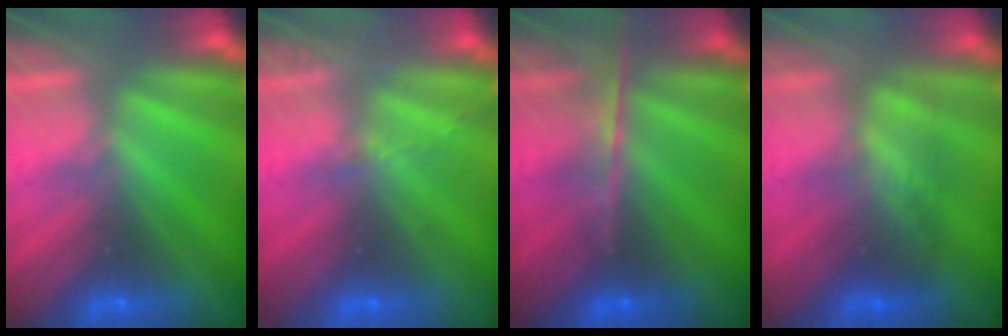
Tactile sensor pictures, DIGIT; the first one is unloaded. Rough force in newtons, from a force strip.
{"total": 2.0}
{"total": 8.4}
{"total": 3.5}